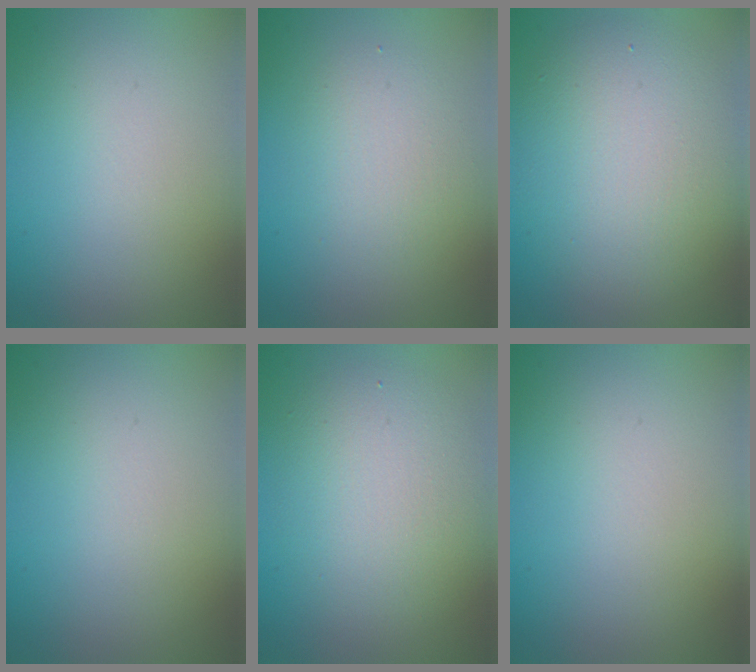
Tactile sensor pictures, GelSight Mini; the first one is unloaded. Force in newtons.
{"total": 2.6, "press": 2.6, "slide": 0.3}
{"total": 6.9, "press": 6.9, "slide": 0.5}
{"total": 0.0}
{"total": 4.6, "press": 4.6, "slide": 0.1}
{"total": 0.0}